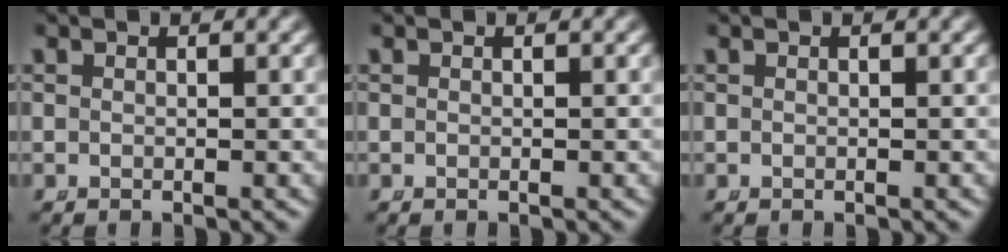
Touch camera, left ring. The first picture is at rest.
{"total": 0.0}
{"total": 0.0}